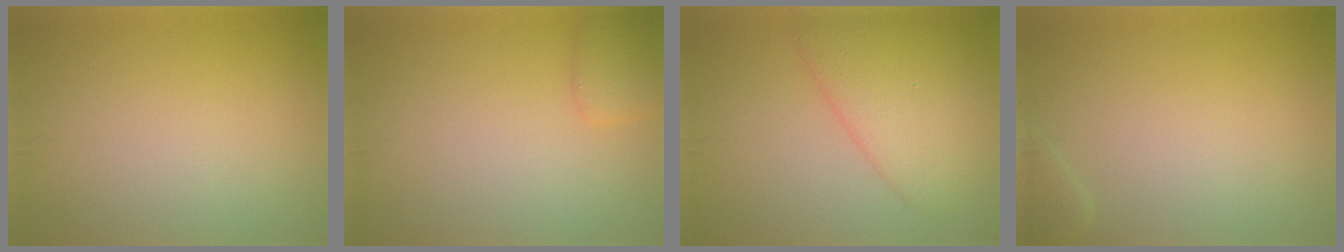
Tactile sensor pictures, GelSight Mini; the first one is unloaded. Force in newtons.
{"total": 1.7, "press": 1.7, "slide": 0.1}
{"total": 5.6, "press": 5.6, "slide": 0.2}
{"total": 0.9, "press": 0.9, "slide": 0.1}